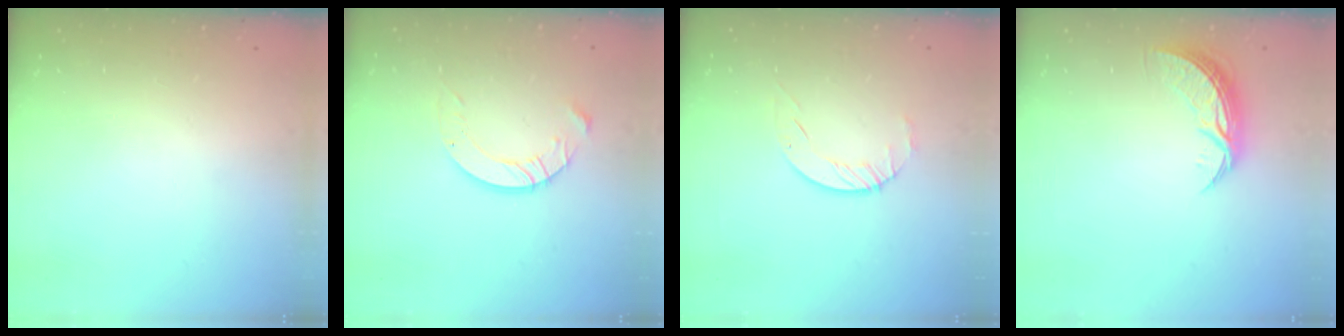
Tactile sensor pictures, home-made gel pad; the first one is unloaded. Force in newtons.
{"total": 6.9, "press": 6.9, "slide": 0.4}
{"total": 3.1, "press": 3.1, "slide": 0.4}
{"total": 8.2, "press": 8.2, "slide": 0.3}